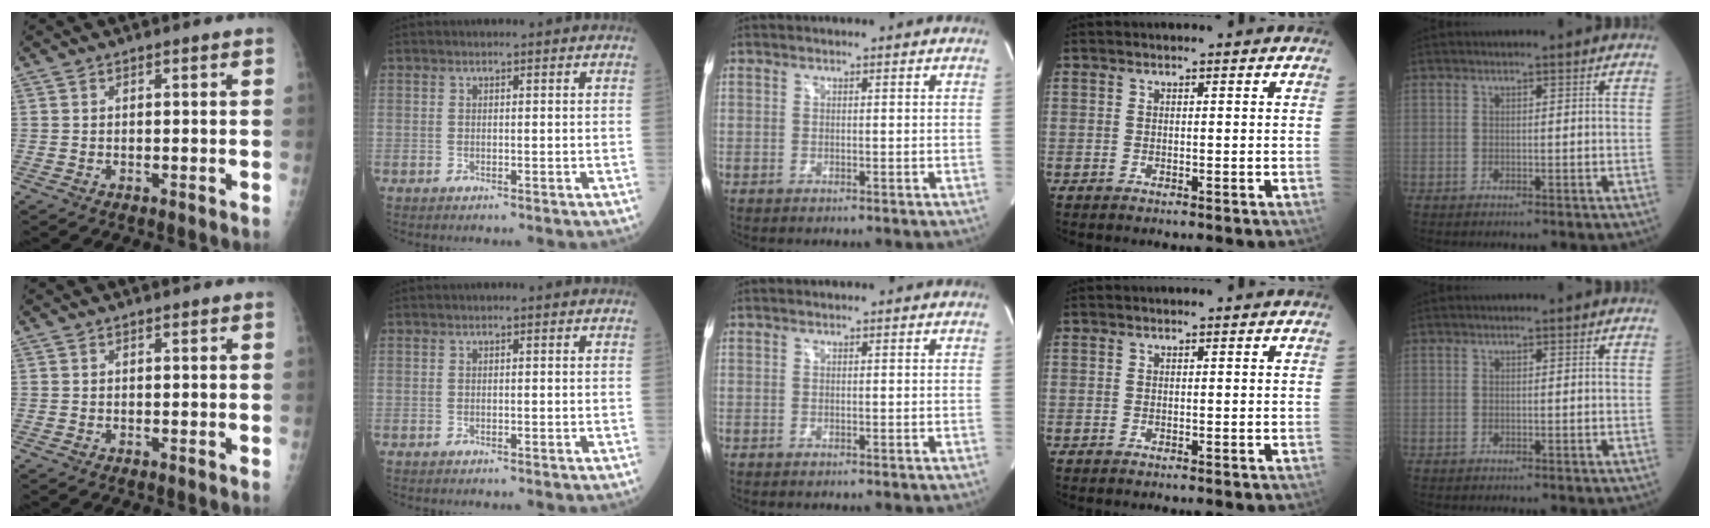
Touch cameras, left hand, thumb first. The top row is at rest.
{}